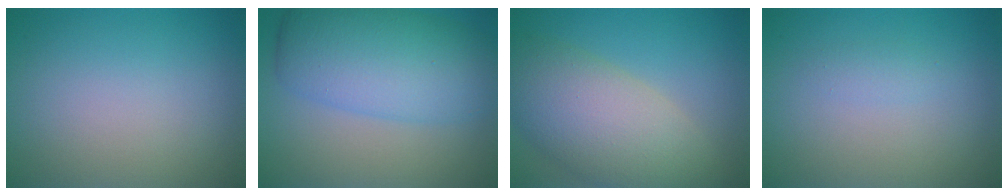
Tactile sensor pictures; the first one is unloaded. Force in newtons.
{"total": 8.2, "press": 8.2, "slide": 0.1}
{"total": 8.7, "press": 8.6, "slide": 0.9}
{"total": 0.8, "press": 0.8, "slide": 0.0}